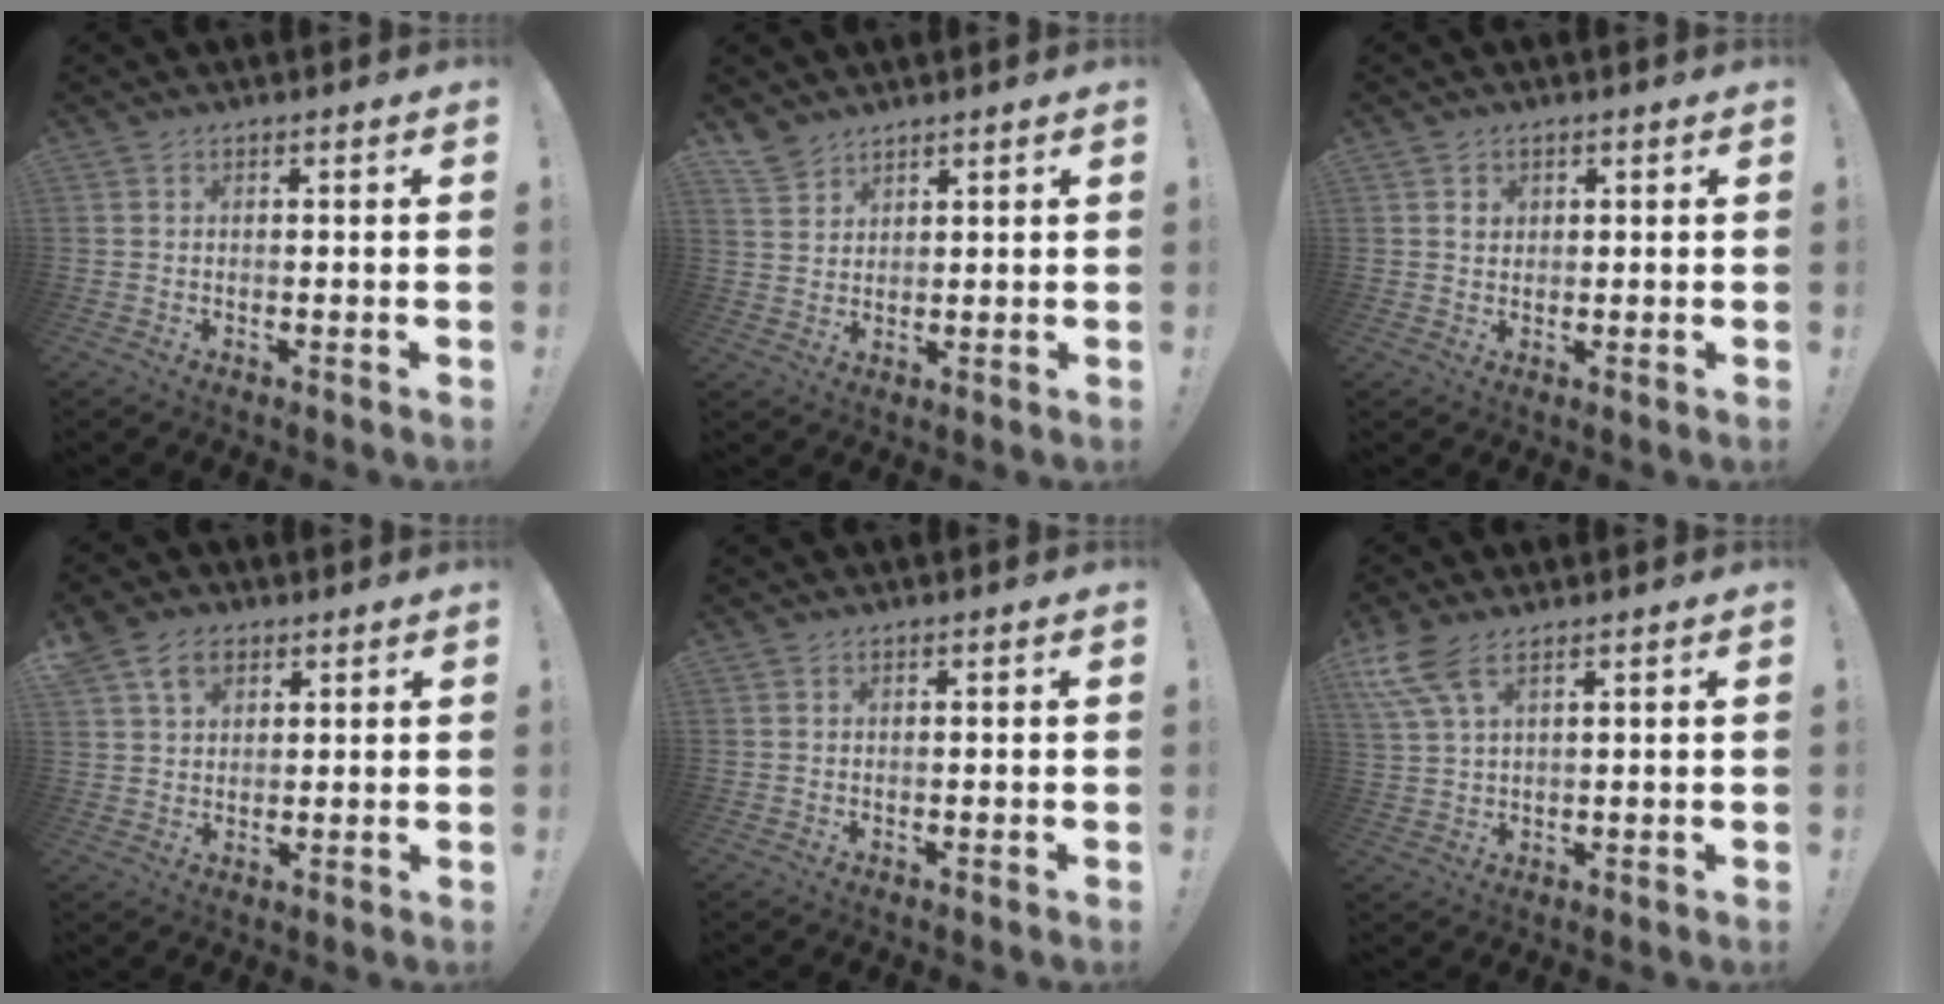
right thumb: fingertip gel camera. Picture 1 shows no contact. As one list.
[{"total": 5.2, "force": [4.3, 2.8, 0.9], "torque": [-0.016, -0.030, 0.084]}, {"total": 2.0, "force": [0.9, 1.7, 0.7], "torque": [0.000, -0.002, 0.013]}, {"total": 7.4, "force": [3.9, 5.4, 3.2], "torque": [-0.046, -0.011, 0.075]}, {"total": 0.0}, {"total": 8.3, "force": [5.2, 2.7, 5.9], "torque": [-0.128, -0.018, 0.101]}]